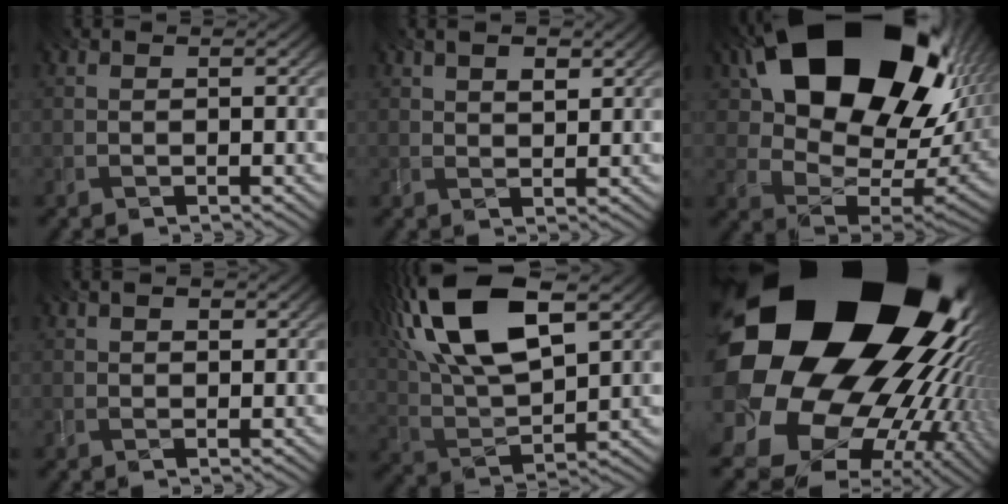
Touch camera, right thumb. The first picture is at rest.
{"total": 3.3, "force": [1.8, 1.5, 2.4], "torque": [-0.040, -0.003, 0.036]}
{"total": 22.1, "force": [9.4, 14.0, 14.3], "torque": [-0.282, 0.003, 0.200]}
{"total": 2.0, "force": [1.0, 1.1, 1.3], "torque": [-0.023, 0.002, 0.017]}
{"total": 18.2, "force": [8.6, 7.7, 14.1], "torque": [-0.318, 0.036, 0.141]}
{"total": 24.8, "force": [5.3, 19.8, 13.9], "torque": [-0.271, -0.079, 0.086]}